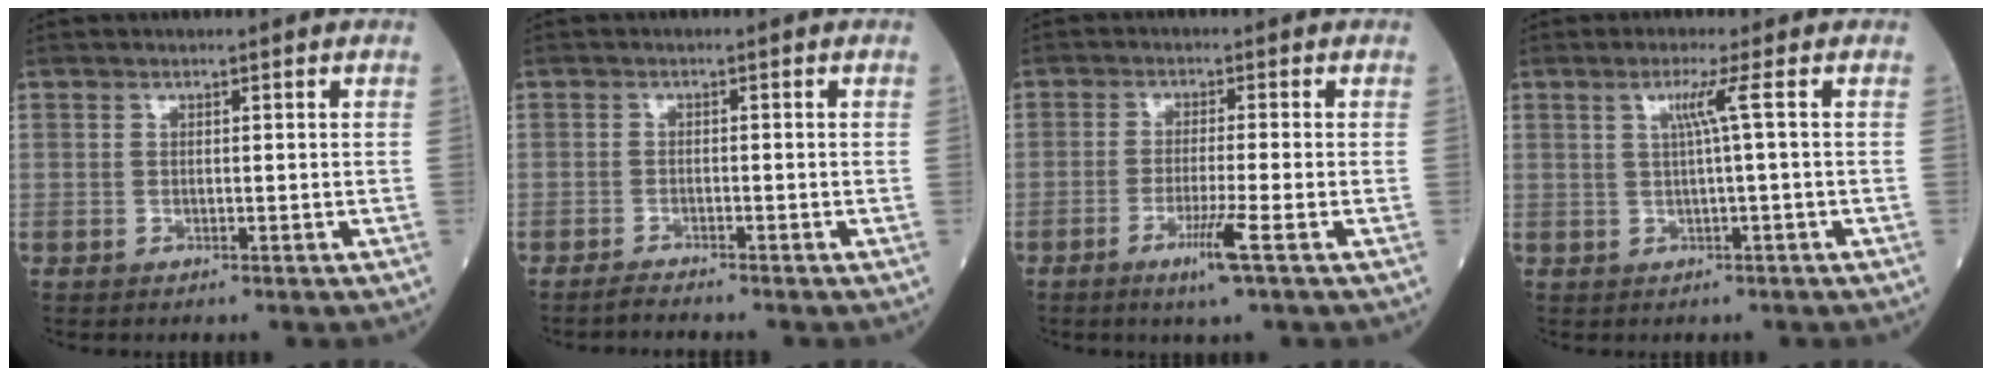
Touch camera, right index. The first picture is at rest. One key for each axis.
{"total": 1.3, "fx": -1.2, "fy": -0.6, "fz": 0.2, "tx": -0.010, "ty": -0.004, "tz": -0.027}
{"total": 5.0, "fx": -2.5, "fy": -0.9, "fz": 4.3, "tx": -0.081, "ty": -0.015, "tz": -0.049}
{"total": 2.9, "fx": 0.6, "fy": -1.2, "fz": 2.6, "tx": -0.055, "ty": 0.002, "tz": 0.014}